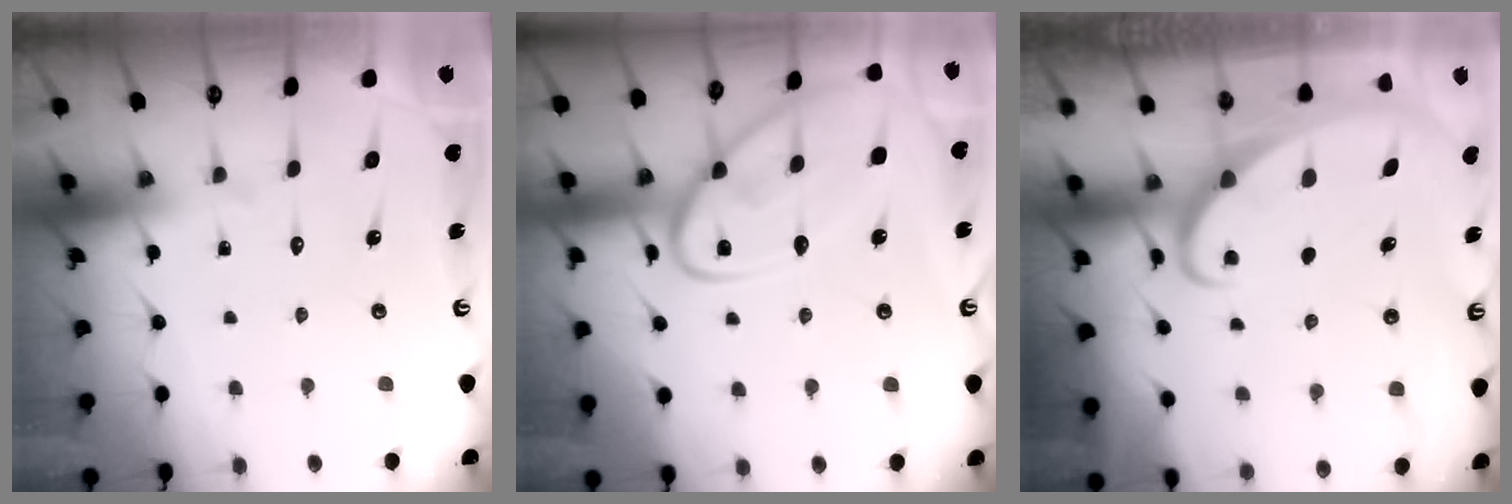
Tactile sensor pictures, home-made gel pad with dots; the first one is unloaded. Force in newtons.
{"total": 14.0, "press": 14.0, "slide": 1.2}
{"total": 2.2, "press": 2.2, "slide": 0.3}